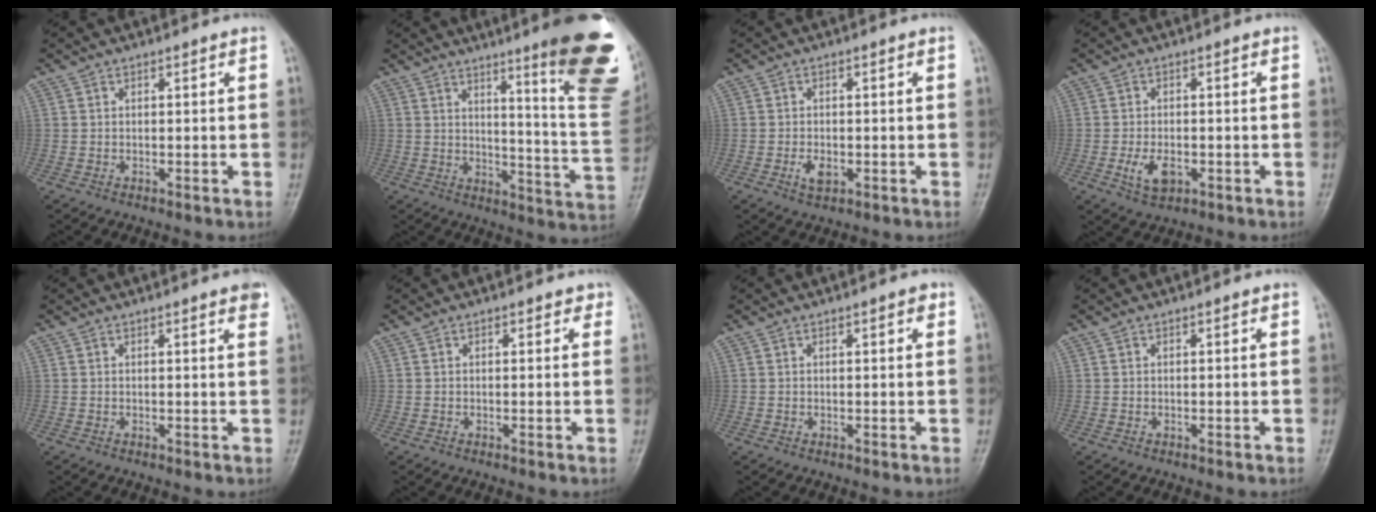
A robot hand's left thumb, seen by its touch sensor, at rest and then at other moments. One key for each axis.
{"total": 21.8, "fx": 11.9, "fy": 3.0, "fz": 18.0, "tx": -0.198, "ty": -0.070, "tz": 0.153}
{"total": 2.8, "fx": -0.9, "fy": 1.7, "fz": 2.1, "tx": -0.038, "ty": 0.000, "tz": -0.016}
{"total": 4.8, "fx": -1.6, "fy": 2.8, "fz": 3.6, "tx": -0.066, "ty": 0.000, "tz": -0.025}
{"total": 2.2, "fx": 1.4, "fy": 0.3, "fz": 1.7, "tx": -0.019, "ty": -0.003, "tz": 0.013}
{"total": 1.3, "fx": 0.7, "fy": 0.9, "fz": 0.7, "tx": 0.004, "ty": 0.000, "tz": 0.003}
{"total": 1.3, "fx": 0.6, "fy": 0.5, "fz": 1.1, "tx": -0.012, "ty": 0.001, "tz": 0.006}
{"total": 0.0}